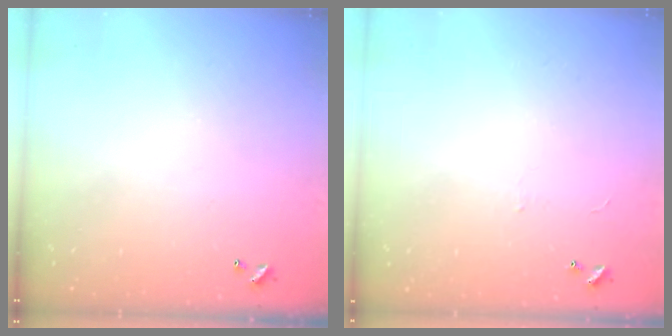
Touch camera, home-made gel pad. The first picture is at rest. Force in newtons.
{"total": 0.0}